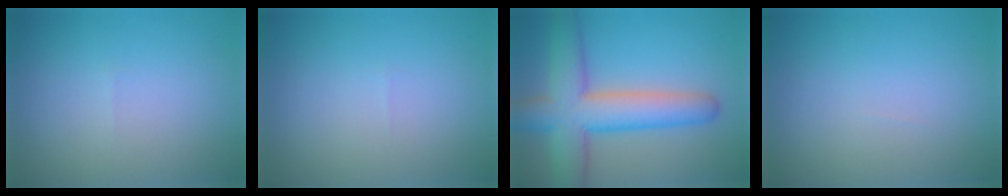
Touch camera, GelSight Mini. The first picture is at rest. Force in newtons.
{"total": 0.0}
{"total": 8.6, "press": 8.6, "slide": 0.3}
{"total": 0.0}